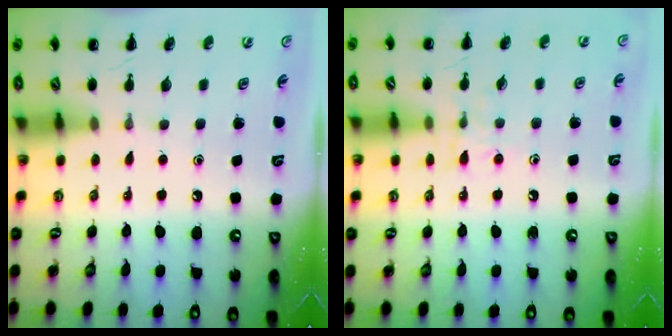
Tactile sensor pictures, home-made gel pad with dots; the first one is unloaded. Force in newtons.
{"total": 5.8, "press": 5.7, "slide": 0.9}